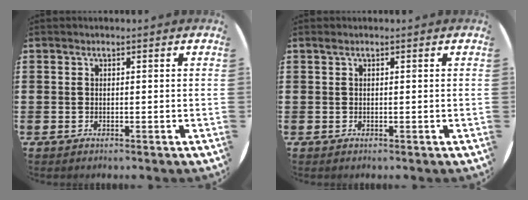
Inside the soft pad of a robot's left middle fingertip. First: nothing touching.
{"total": 0.0}